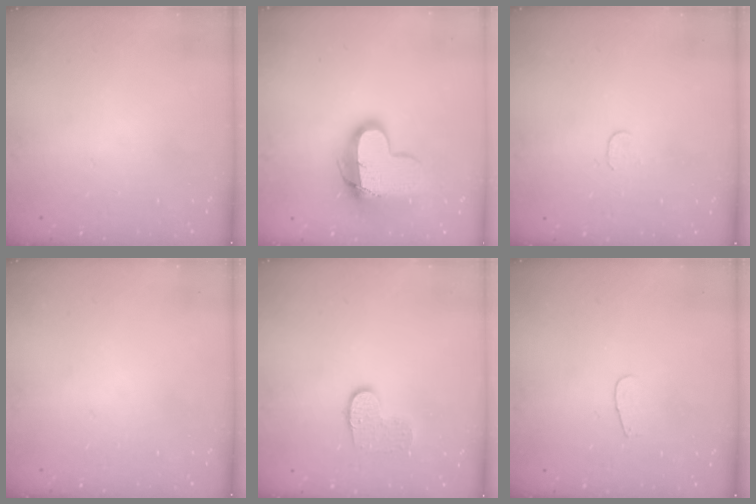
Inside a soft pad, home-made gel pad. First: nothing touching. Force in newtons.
{"total": 13.7, "press": 13.6, "slide": 1.3}
{"total": 3.1, "press": 3.1, "slide": 0.3}
{"total": 0.0}
{"total": 7.3, "press": 7.3, "slide": 0.2}
{"total": 3.3, "press": 3.3, "slide": 0.3}